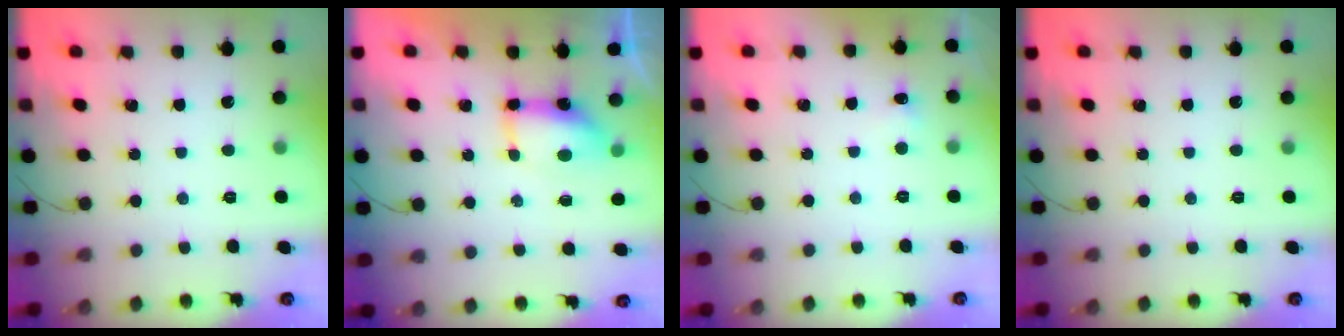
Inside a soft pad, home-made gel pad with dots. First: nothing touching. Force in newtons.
{"total": 7.1, "press": 7.1, "slide": 0.5}
{"total": 3.9, "press": 3.7, "slide": 1.3}
{"total": 0.0}